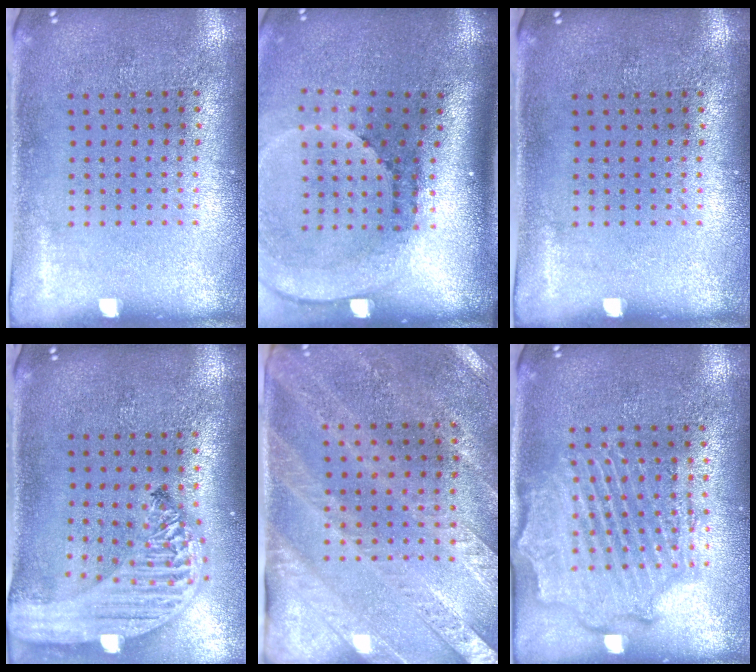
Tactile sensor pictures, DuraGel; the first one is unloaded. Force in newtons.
{"total": 2.6, "press": 1.8, "slide": 1.8}
{"total": 0.0}
{"total": 2.9, "press": 2.2, "slide": 1.8}
{"total": 2.6, "press": 2.3, "slide": 1.3}
{"total": 2.2, "press": 2.1, "slide": 0.5}